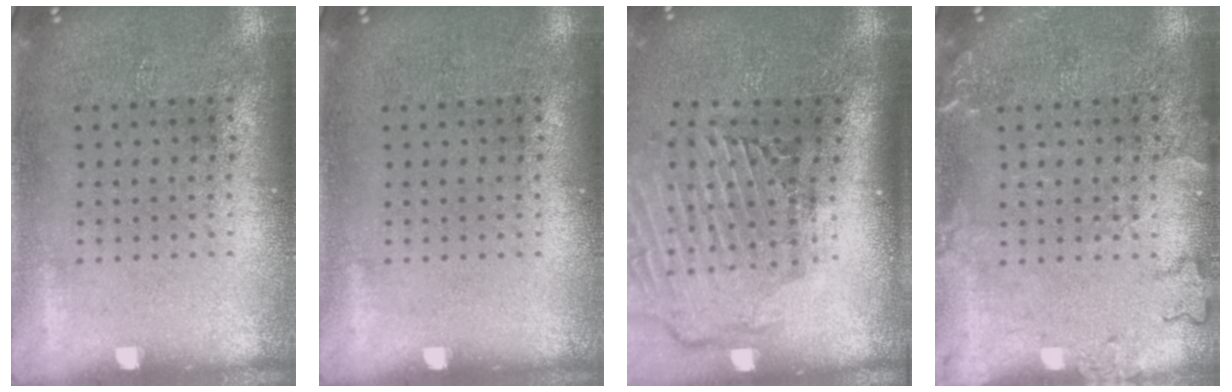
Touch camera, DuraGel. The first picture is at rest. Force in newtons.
{"total": 0.0}
{"total": 2.9, "press": 2.1, "slide": 2.0}
{"total": 1.9, "press": 1.9, "slide": 0.3}